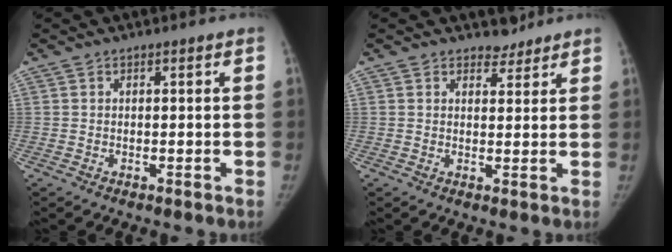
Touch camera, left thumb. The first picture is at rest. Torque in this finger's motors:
{"motor_torque": [0.03, -0.18, 0.27, -0.13, 0.01]}